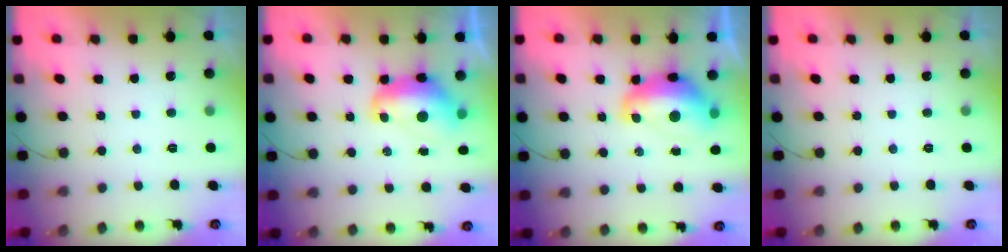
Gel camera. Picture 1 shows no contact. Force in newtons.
{"total": 10.3, "press": 10.2, "slide": 0.9}
{"total": 13.3, "press": 13.2, "slide": 1.3}
{"total": 0.0}